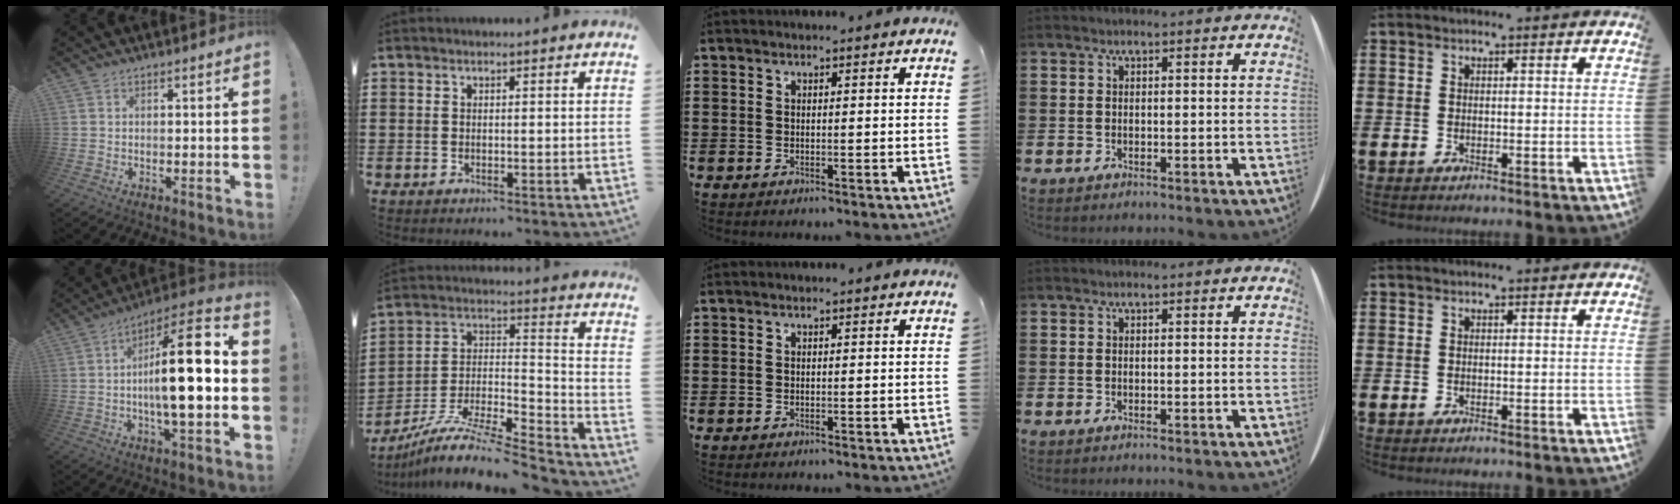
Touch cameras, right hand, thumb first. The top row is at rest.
{"thumb": {"total": 19.9, "force": [-1.3, 4.9, 19.2], "torque": [-0.307, 0.001, -0.033]}, "index": {"total": 9.9, "force": [-8.6, 1.2, 4.6], "torque": [-0.092, 0.005, -0.177]}}